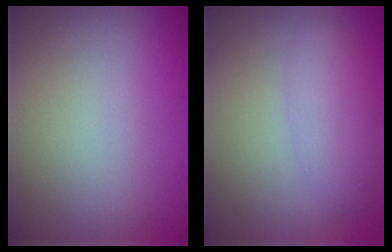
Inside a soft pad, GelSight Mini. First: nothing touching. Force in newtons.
{"total": 3.0, "press": 3.0, "slide": 0.1}